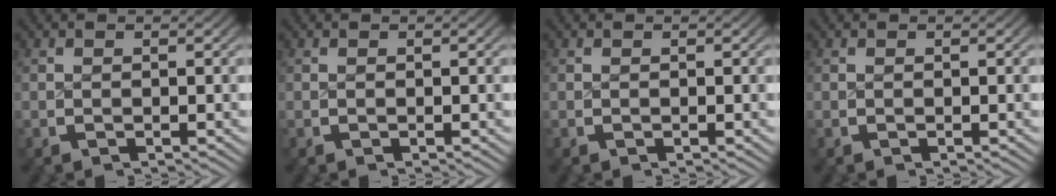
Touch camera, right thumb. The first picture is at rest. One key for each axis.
{"total": 0.0}
{"total": 0.0}
{"total": 0.0}